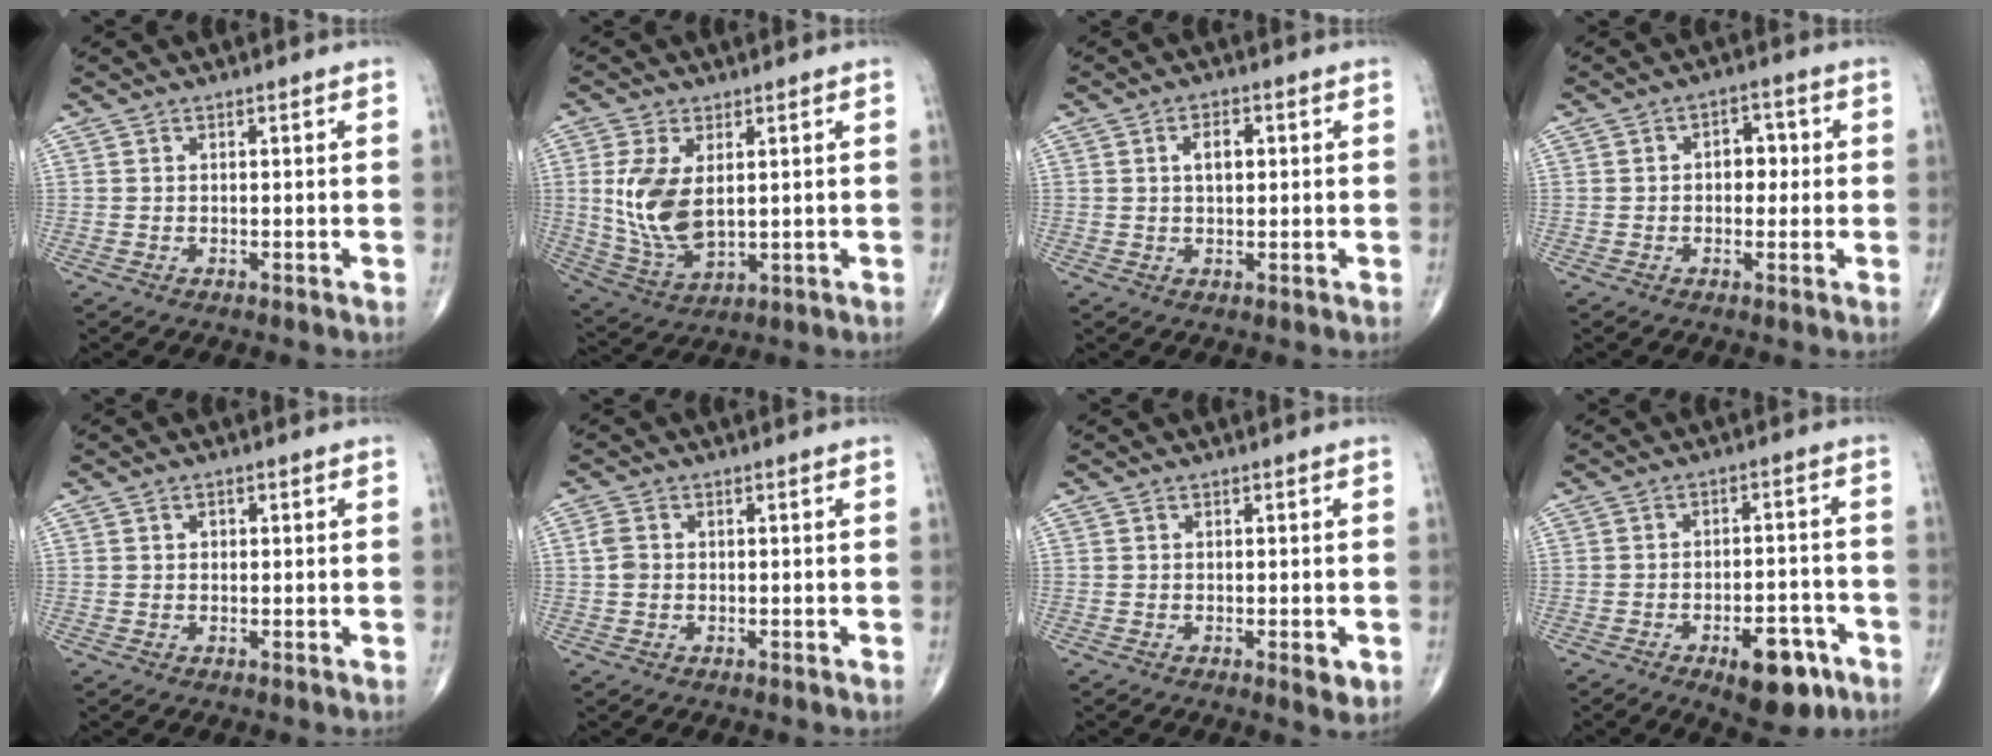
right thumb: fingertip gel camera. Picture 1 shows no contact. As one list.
[{"total": 10.9, "force": [1.7, 5.9, 9.1], "torque": [-0.184, -0.015, 0.047]}, {"total": 3.7, "force": [0.9, 2.1, 2.9], "torque": [-0.046, 0.003, 0.013]}, {"total": 4.4, "force": [0.3, 3.1, 3.2], "torque": [-0.021, 0.010, -0.003]}, {"total": 1.0, "force": [0.3, 0.8, 0.5], "torque": [-0.004, 0.001, 0.004]}, {"total": 2.2, "force": [0.1, 1.7, 1.4], "torque": [-0.031, 0.004, -0.001]}, {"total": 2.4, "force": [-0.7, 0.8, 2.2], "torque": [-0.024, -0.005, -0.007]}, {"total": 9.9, "force": [-5.2, 4.6, 7.1], "torque": [-0.079, 0.029, -0.067]}]